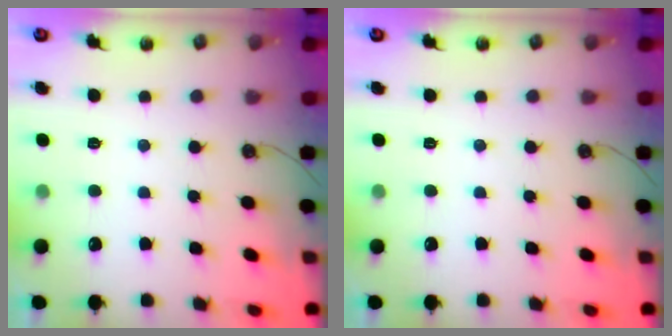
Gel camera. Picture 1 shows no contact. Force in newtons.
{"total": 0.0}